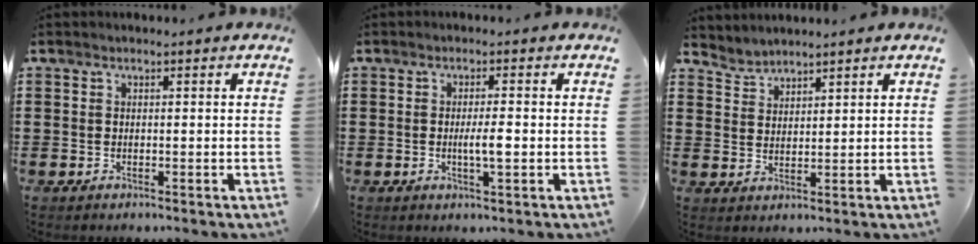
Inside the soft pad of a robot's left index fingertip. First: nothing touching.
{"total": 3.2, "force": [-0.3, 0.4, 3.2], "torque": [-0.064, -0.005, -0.009]}
{"total": 2.6, "force": [2.5, 0.3, -0.5], "torque": [0.001, -0.007, 0.049]}